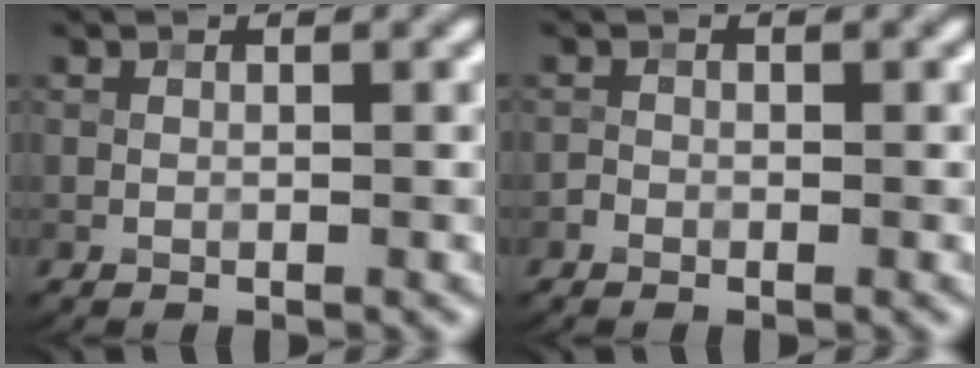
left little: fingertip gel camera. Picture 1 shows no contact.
{"total": 0.6, "force": [-0.4, 0.5, 0.1], "torque": [0.001, 0.000, -0.010]}